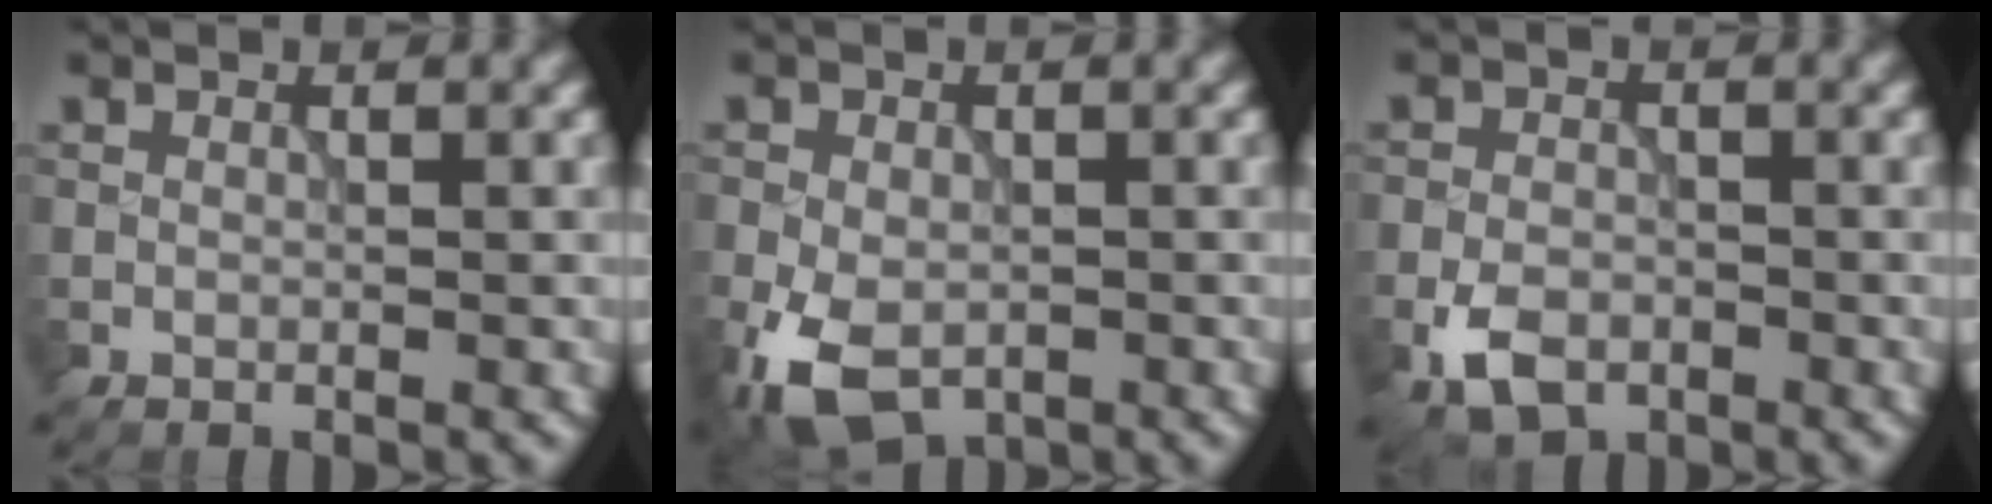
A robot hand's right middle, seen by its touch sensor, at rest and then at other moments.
{"total": 7.2, "force": [-3.4, 4.4, 4.7], "torque": [-0.099, -0.021, -0.061]}
{"total": 4.0, "force": [-2.1, 2.5, 2.3], "torque": [-0.045, -0.005, -0.046]}